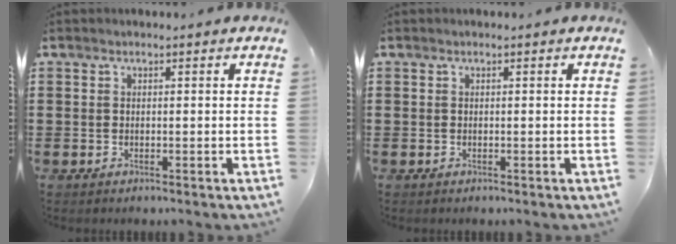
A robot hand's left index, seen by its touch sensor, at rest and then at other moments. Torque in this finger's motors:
{"motor_torque": [0.08, 0.08, 0.00, 0.00]}